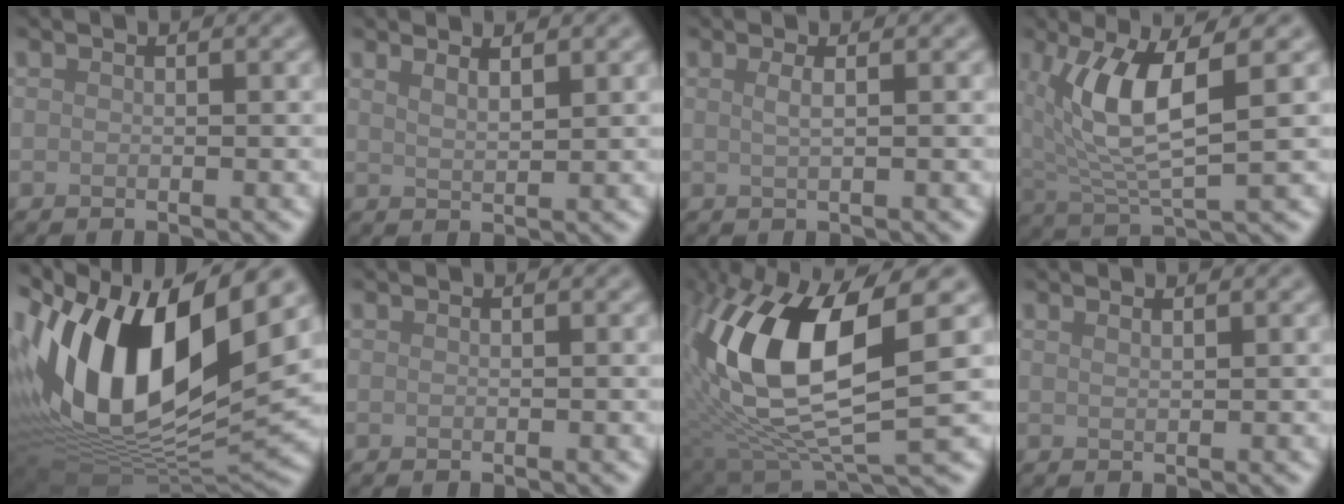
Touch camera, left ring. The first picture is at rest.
{"total": 2.1, "force": [1.6, 0.6, 1.2], "torque": [-0.011, 0.003, 0.018]}
{"total": 1.4, "force": [0.4, 0.5, 1.2], "torque": [-0.016, 0.002, 0.001]}
{"total": 7.7, "force": [2.3, 2.4, 6.9], "torque": [-0.149, -0.007, 0.046]}
{"total": 17.0, "force": [4.0, 8.2, 14.4], "torque": [-0.286, 0.011, 0.064]}
{"total": 0.0}
{"total": 13.5, "force": [1.9, 5.1, 12.4], "torque": [-0.258, 0.000, 0.033]}
{"total": 0.8, "force": [0.7, 0.2, 0.5], "torque": [-0.004, 0.000, 0.009]}